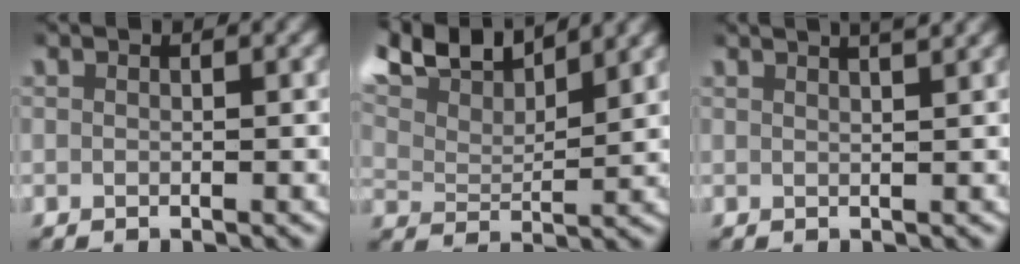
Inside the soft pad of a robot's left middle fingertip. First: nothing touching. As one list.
[{"total": 8.5, "force": [6.6, 3.1, 4.4], "torque": [-0.095, 0.019, 0.102]}, {"total": 4.0, "force": [2.8, 1.2, 2.6], "torque": [-0.032, 0.012, 0.039]}]